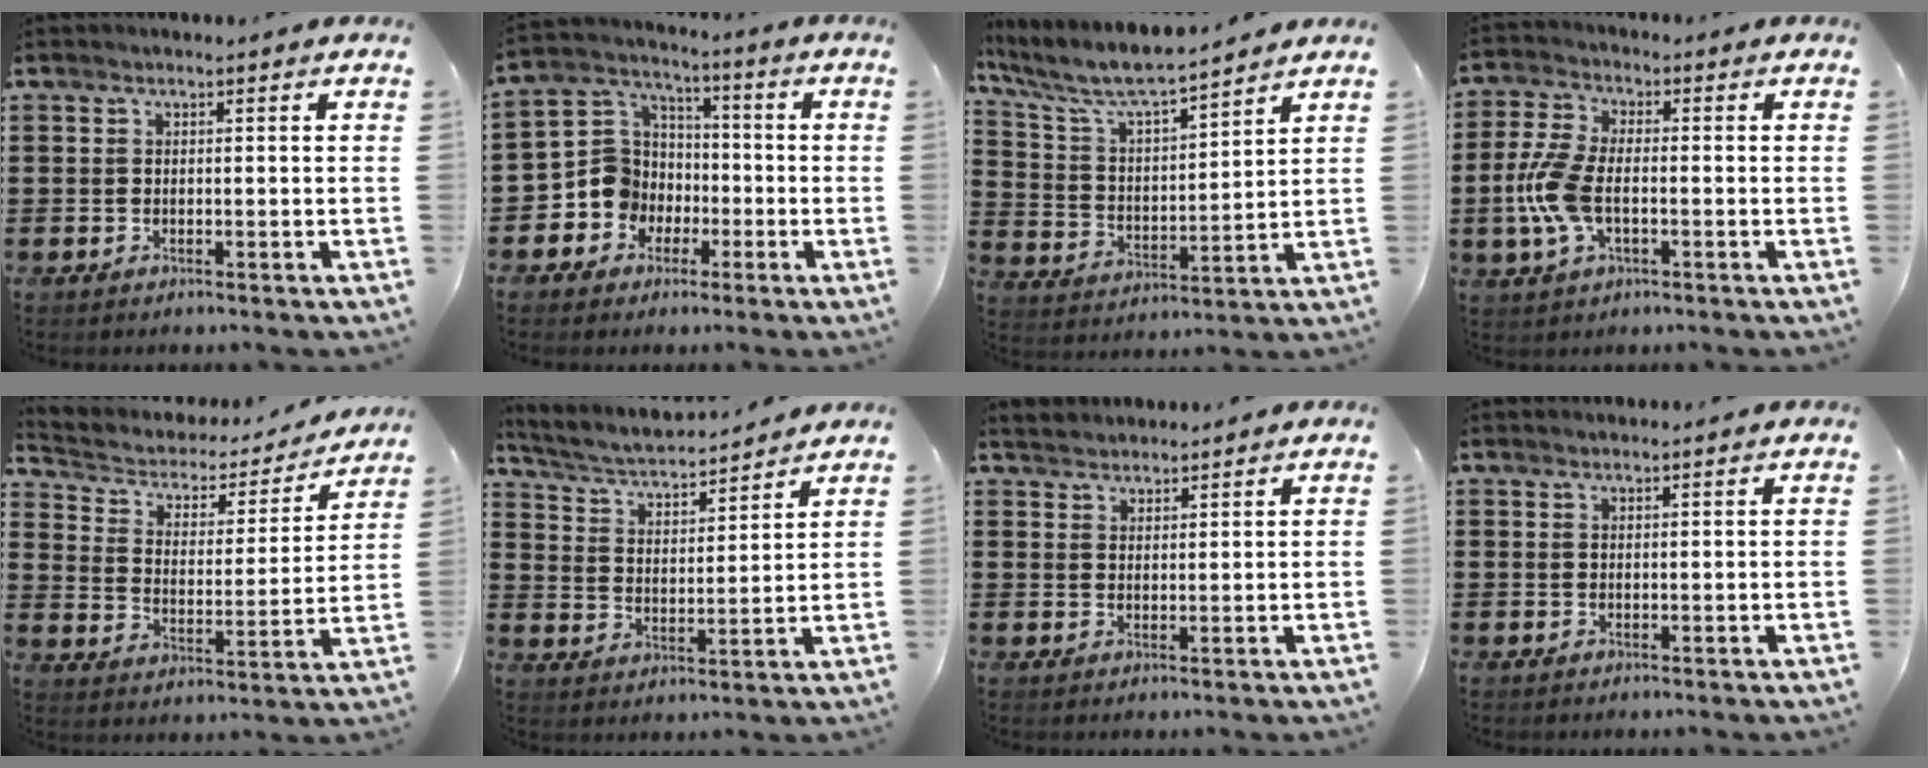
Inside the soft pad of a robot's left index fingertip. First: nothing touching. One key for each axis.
{"total": 8.3, "fx": -2.1, "fy": 7.9, "fz": 1.8, "tx": -0.092, "ty": 0.005, "tz": -0.043}
{"total": 7.7, "fx": 6.8, "fy": 1.0, "fz": 3.4, "tx": -0.097, "ty": -0.039, "tz": 0.114}
{"total": 8.5, "fx": -1.4, "fy": 4.4, "fz": 7.2, "tx": -0.177, "ty": -0.008, "tz": -0.031}
{"total": 3.5, "fx": 2.5, "fy": 2.2, "fz": 1.0, "tx": -0.042, "ty": -0.016, "tz": 0.033}
{"total": 4.0, "fx": 3.9, "fy": 0.4, "fz": 1.2, "tx": -0.044, "ty": -0.030, "tz": 0.060}
{"total": 2.2, "fx": 2.1, "fy": 0.5, "fz": -0.3, "tx": 0.000, "ty": 0.004, "tz": 0.042}
{"total": 0.8, "fx": 0.8, "fy": 0.1, "fz": 0.1, "tx": -0.004, "ty": 0.000, "tz": 0.017}